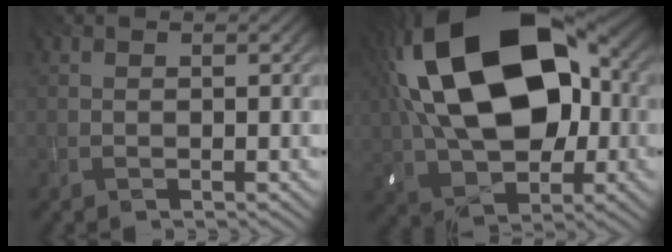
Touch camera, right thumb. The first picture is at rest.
{"total": 21.9, "force": [3.9, 13.9, 16.4], "torque": [-0.325, 0.016, 0.067]}